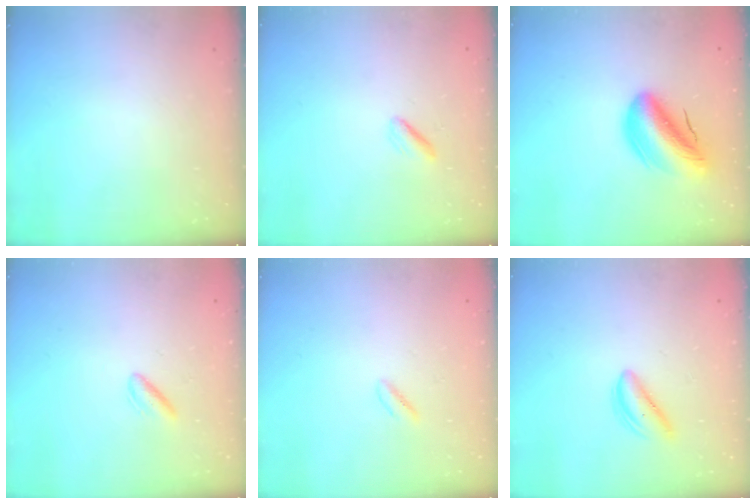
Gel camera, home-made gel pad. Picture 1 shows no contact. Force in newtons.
{"total": 2.0, "press": 2.0, "slide": 0.6}
{"total": 11.0, "press": 10.6, "slide": 3.2}
{"total": 2.6, "press": 2.3, "slide": 1.4}
{"total": 1.6, "press": 1.2, "slide": 1.0}
{"total": 3.4, "press": 3.4, "slide": 0.2}